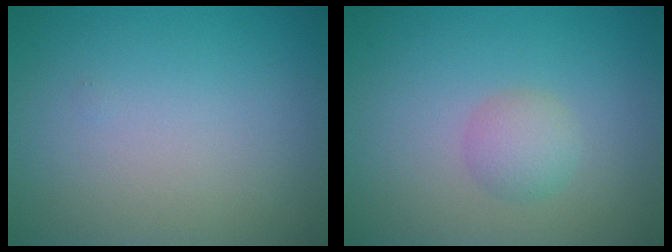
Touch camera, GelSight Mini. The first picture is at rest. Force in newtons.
{"total": 2.0, "press": 2.0, "slide": 0.0}